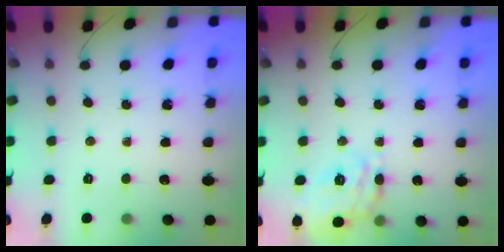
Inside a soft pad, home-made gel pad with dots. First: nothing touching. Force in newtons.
{"total": 17.3, "press": 17.2, "slide": 1.9}